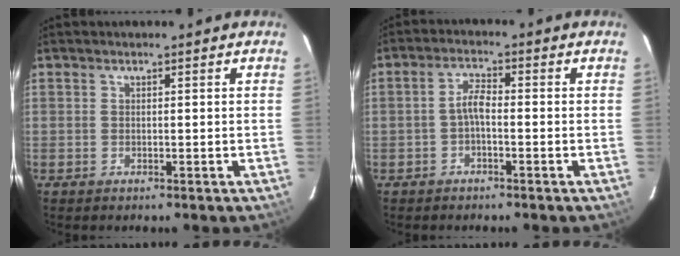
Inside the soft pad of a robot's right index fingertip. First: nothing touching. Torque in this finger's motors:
{"motor_torque": [0.60, 0.14, 0.24, 0.07]}